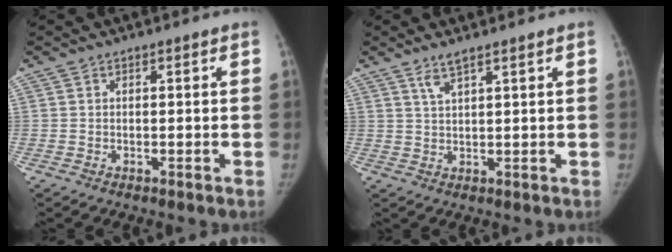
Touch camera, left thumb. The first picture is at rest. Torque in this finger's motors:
{"motor_torque": [-0.16, -0.39, 0.66, -0.49, 0.00]}